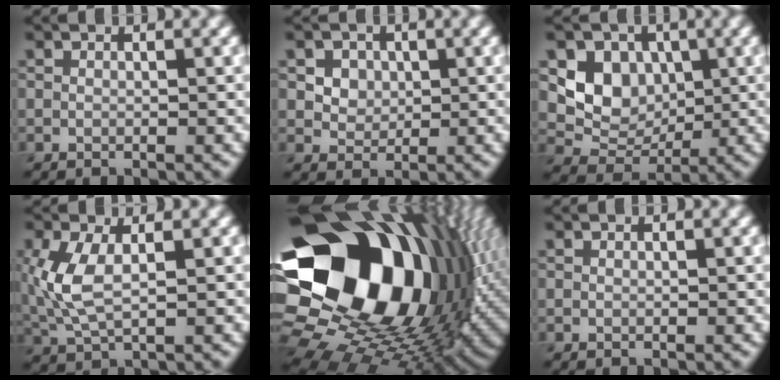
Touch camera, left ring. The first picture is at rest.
{"total": 5.0, "force": [2.1, 3.8, 2.4], "torque": [-0.045, 0.013, 0.032]}
{"total": 5.1, "force": [1.1, 4.3, 2.6], "torque": [-0.042, -0.006, 0.013]}
{"total": 4.9, "force": [0.6, 2.4, 4.3], "torque": [-0.116, 0.003, 0.014]}
{"total": 21.7, "force": [4.3, 15.7, 14.3], "torque": [-0.274, -0.019, 0.096]}
{"total": 0.0}